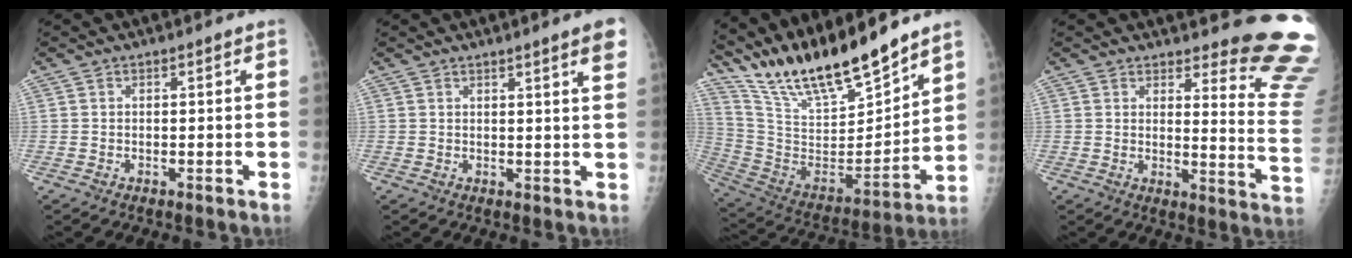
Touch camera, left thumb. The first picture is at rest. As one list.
[{"total": 4.7, "force": [3.0, -0.1, 3.7], "torque": [-0.042, -0.012, 0.037]}, {"total": 21.5, "force": [18.6, 4.0, 9.9], "torque": [-0.145, -0.099, 0.345]}, {"total": 15.0, "force": [13.7, 1.9, 5.7], "torque": [-0.037, -0.161, 0.143]}]